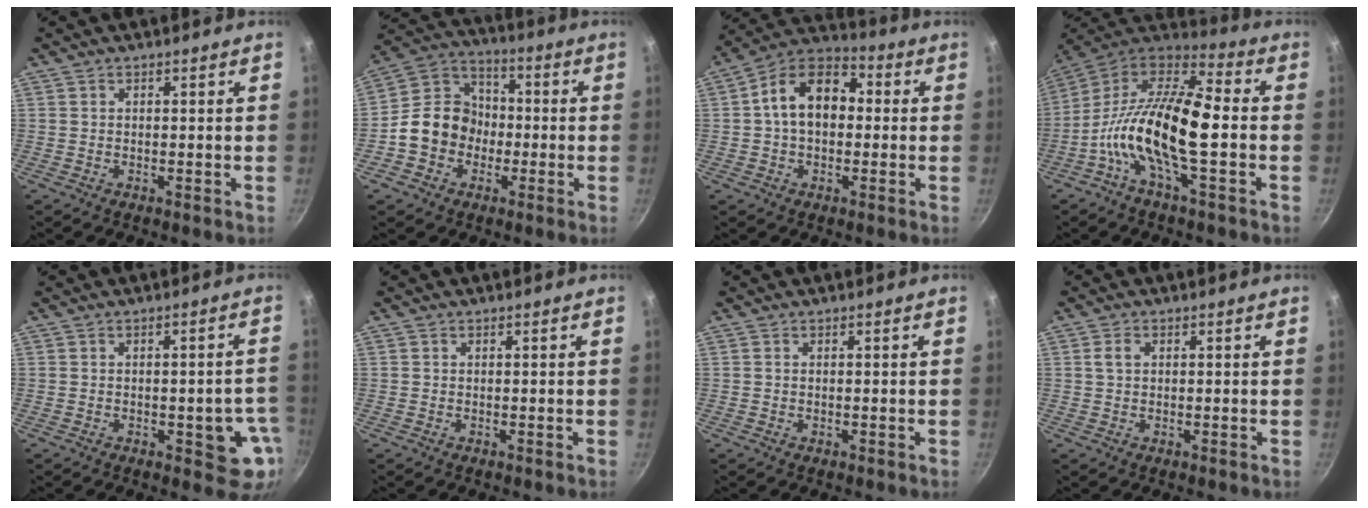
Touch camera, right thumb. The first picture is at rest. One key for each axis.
{"total": 12.2, "fx": -2.6, "fy": 10.5, "fz": 5.6, "tx": -0.057, "ty": 0.042, "tz": -0.066}
{"total": 13.5, "fx": 1.0, "fy": 9.3, "fz": 9.7, "tx": -0.125, "ty": 0.036, "tz": -0.005}
{"total": 19.0, "fx": -3.2, "fy": 7.0, "fz": 17.4, "tx": -0.323, "ty": 0.038, "tz": -0.082}
{"total": 8.6, "fx": -2.4, "fy": 4.0, "fz": 7.2, "tx": -0.037, "ty": 0.012, "tz": -0.028}
{"total": 0.0}
{"total": 0.0}
{"total": 2.1, "fx": 0.5, "fy": 1.5, "fz": 1.4, "tx": -0.024, "ty": 0.005, "tz": 0.009}